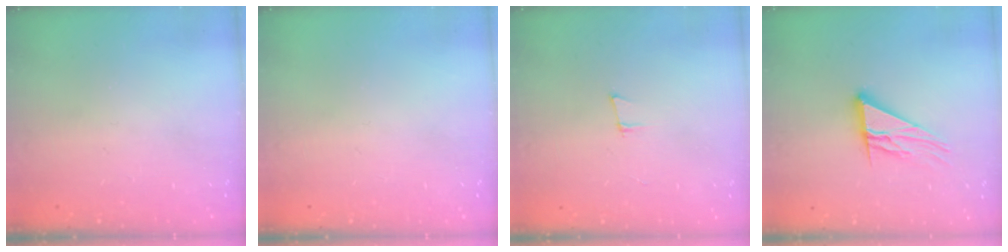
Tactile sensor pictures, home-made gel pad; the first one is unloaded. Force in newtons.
{"total": 0.0}
{"total": 5.8, "press": 5.1, "slide": 2.8}
{"total": 11.7, "press": 11.7, "slide": 0.9}